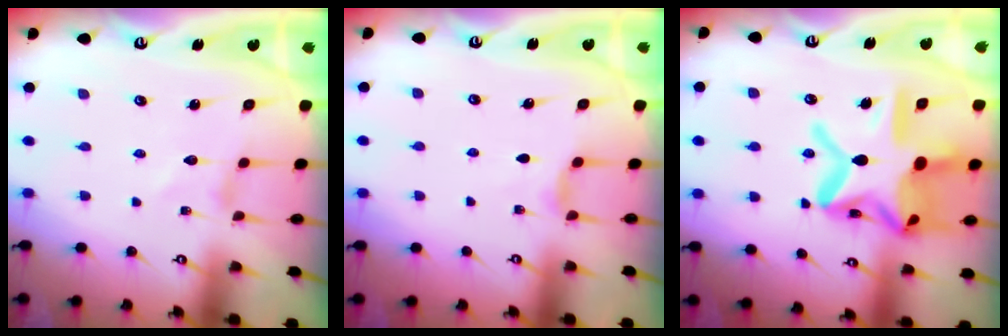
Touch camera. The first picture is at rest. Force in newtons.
{"total": 2.7, "press": 2.6, "slide": 0.5}
{"total": 23.0, "press": 23.0, "slide": 1.7}